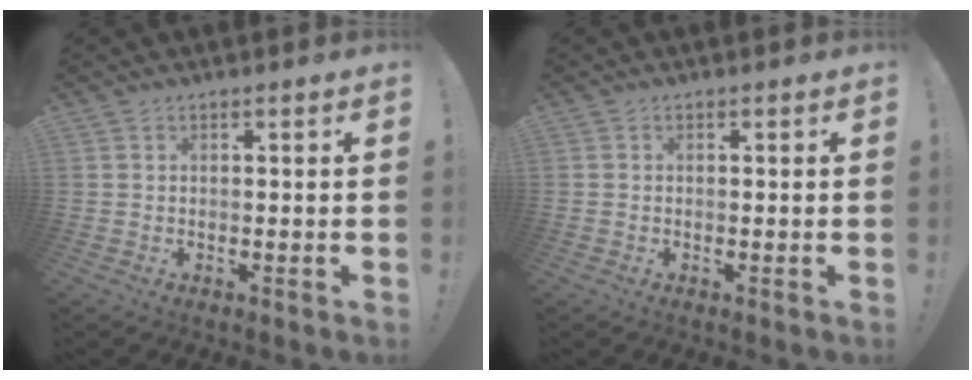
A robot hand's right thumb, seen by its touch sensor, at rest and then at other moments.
{"total": 0.0}